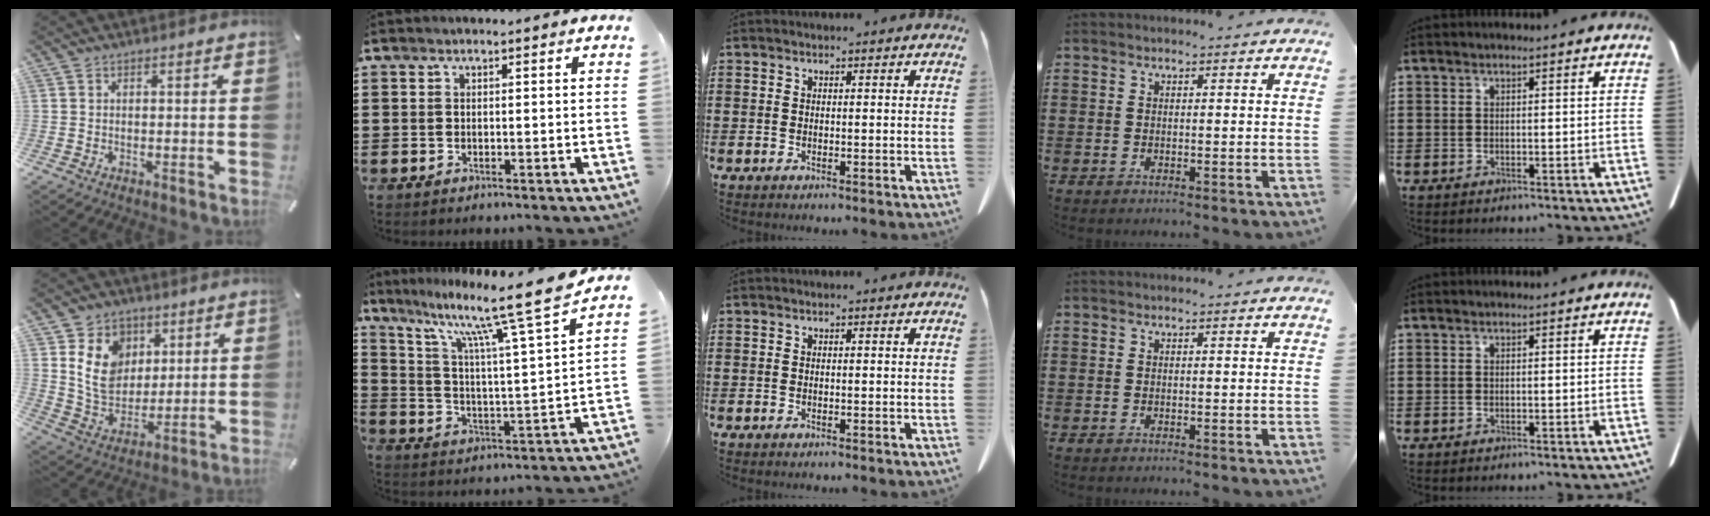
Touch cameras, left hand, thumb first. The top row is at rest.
{"thumb": {"total": 12.1, "force": [3.9, 10.2, 5.1], "torque": [-0.109, -0.010, 0.075]}, "index": {"total": 12.6, "force": [9.7, -0.3, 7.9], "torque": [-0.162, -0.070, 0.149]}}